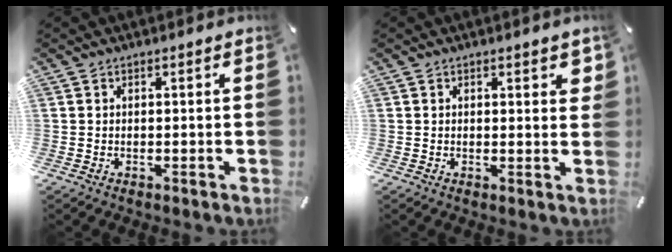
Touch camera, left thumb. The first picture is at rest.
{"total": 2.4, "force": [1.2, 1.1, 1.7], "torque": [-0.021, -0.003, 0.018]}